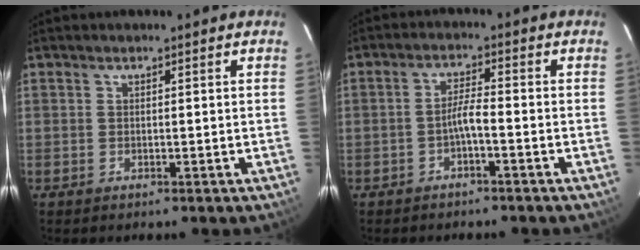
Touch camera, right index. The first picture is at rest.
{"total": 3.1, "force": [-1.8, 0.1, 2.6], "torque": [-0.053, 0.011, -0.031]}